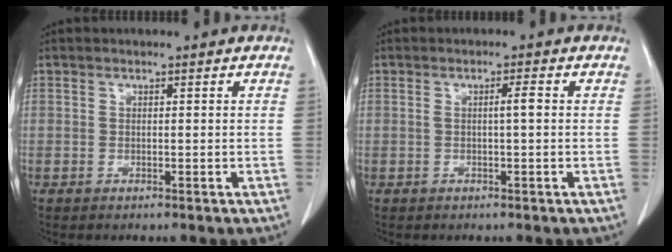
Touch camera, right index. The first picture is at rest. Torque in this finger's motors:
{"motor_torque": [0.41, -0.10, 0.18, 0.05]}